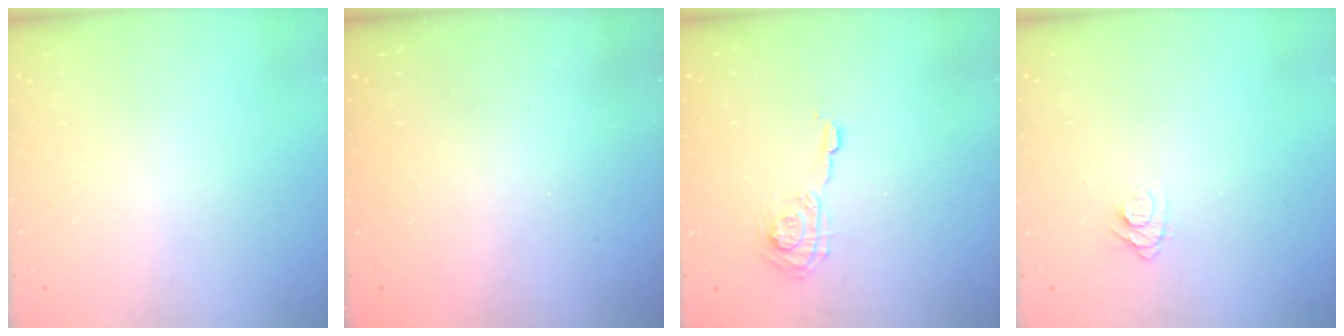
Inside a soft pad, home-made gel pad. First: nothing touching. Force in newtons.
{"total": 2.6, "press": 2.4, "slide": 0.8}
{"total": 7.1, "press": 7.1, "slide": 0.7}
{"total": 6.8, "press": 6.8, "slide": 0.7}